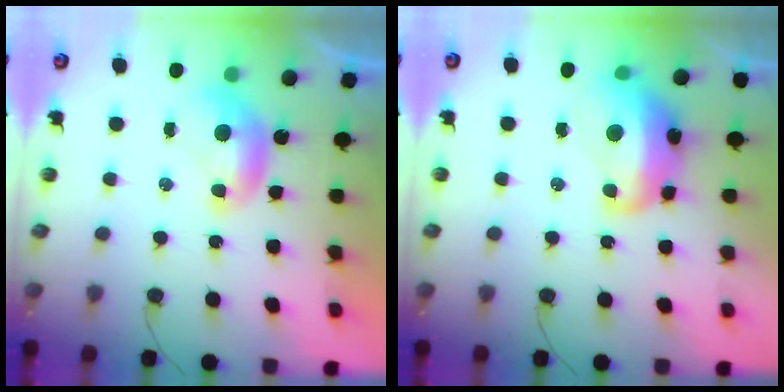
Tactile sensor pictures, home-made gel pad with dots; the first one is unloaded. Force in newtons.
{"total": 8.4, "press": 8.3, "slide": 1.4}